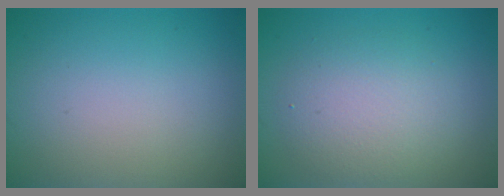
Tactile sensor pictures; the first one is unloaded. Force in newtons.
{"total": 4.0, "press": 4.0, "slide": 0.1}